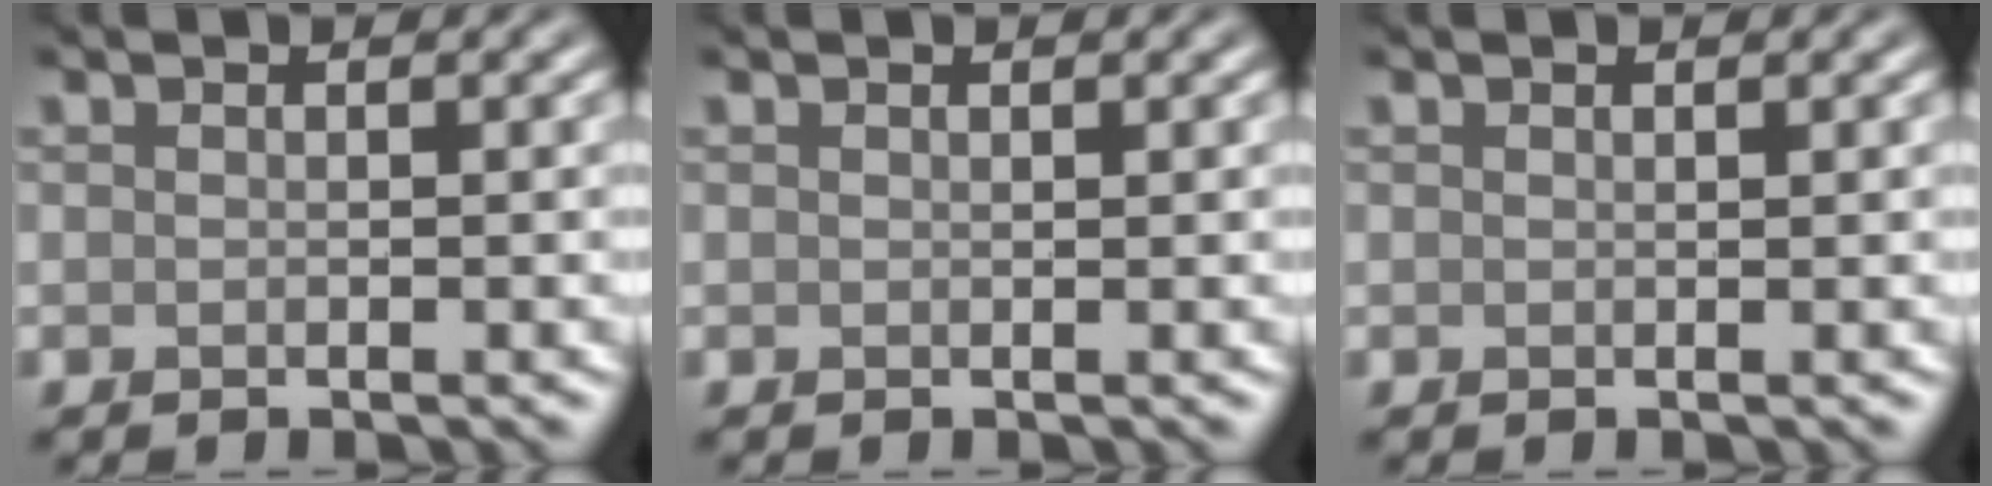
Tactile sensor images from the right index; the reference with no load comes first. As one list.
[{"total": 0.0}, {"total": 0.0}]